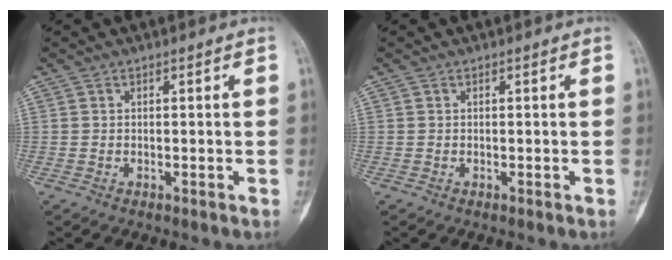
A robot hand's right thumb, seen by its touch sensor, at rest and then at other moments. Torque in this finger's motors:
{"motor_torque": [0.67, 0.06, 0.15, 0.10, 0.08]}